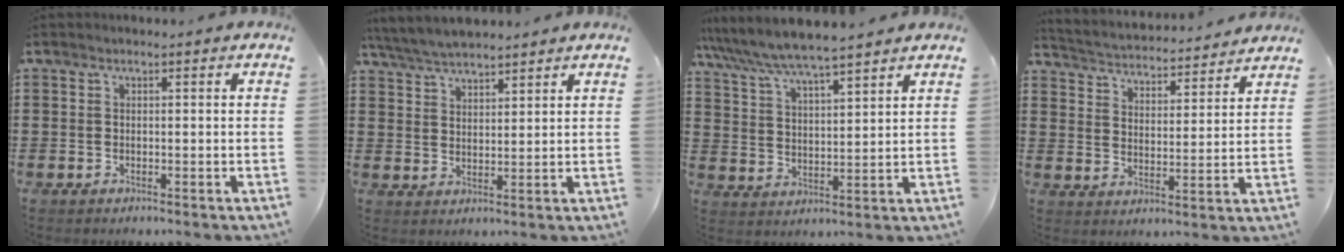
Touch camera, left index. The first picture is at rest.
{"total": 4.7, "force": [4.6, 0.8, 1.0], "torque": [-0.037, -0.009, 0.085]}
{"total": 5.8, "force": [5.4, 0.1, 2.1], "torque": [-0.063, -0.028, 0.092]}
{"total": 3.3, "force": [3.3, 0.1, -0.2], "torque": [-0.019, -0.031, 0.050]}